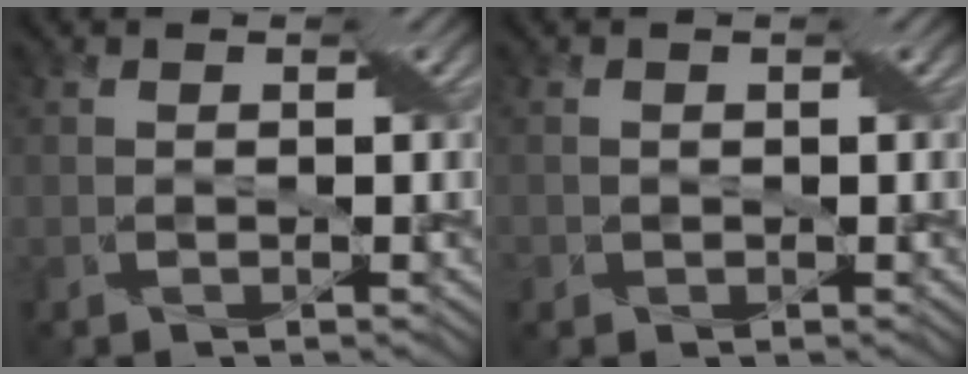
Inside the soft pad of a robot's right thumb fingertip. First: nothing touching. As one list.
[{"total": 0.8, "force": [-0.3, 0.7, -0.1], "torque": [0.003, -0.004, -0.005]}]